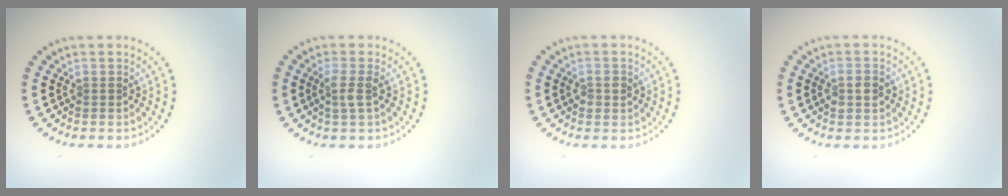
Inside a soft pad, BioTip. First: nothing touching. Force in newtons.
{"total": 1.6, "press": 1.3, "slide": 0.9}
{"total": 1.4, "press": 1.4, "slide": 0.2}
{"total": 1.8, "press": 1.8, "slide": 0.2}